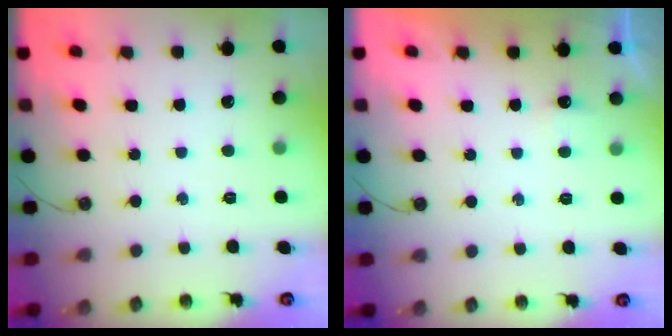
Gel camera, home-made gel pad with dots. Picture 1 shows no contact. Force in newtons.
{"total": 2.7, "press": 2.6, "slide": 0.8}